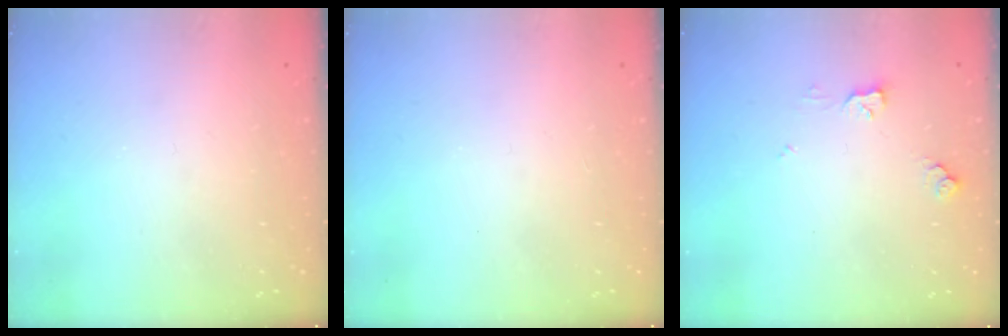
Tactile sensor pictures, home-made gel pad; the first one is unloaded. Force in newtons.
{"total": 0.0}
{"total": 5.7, "press": 5.6, "slide": 0.9}